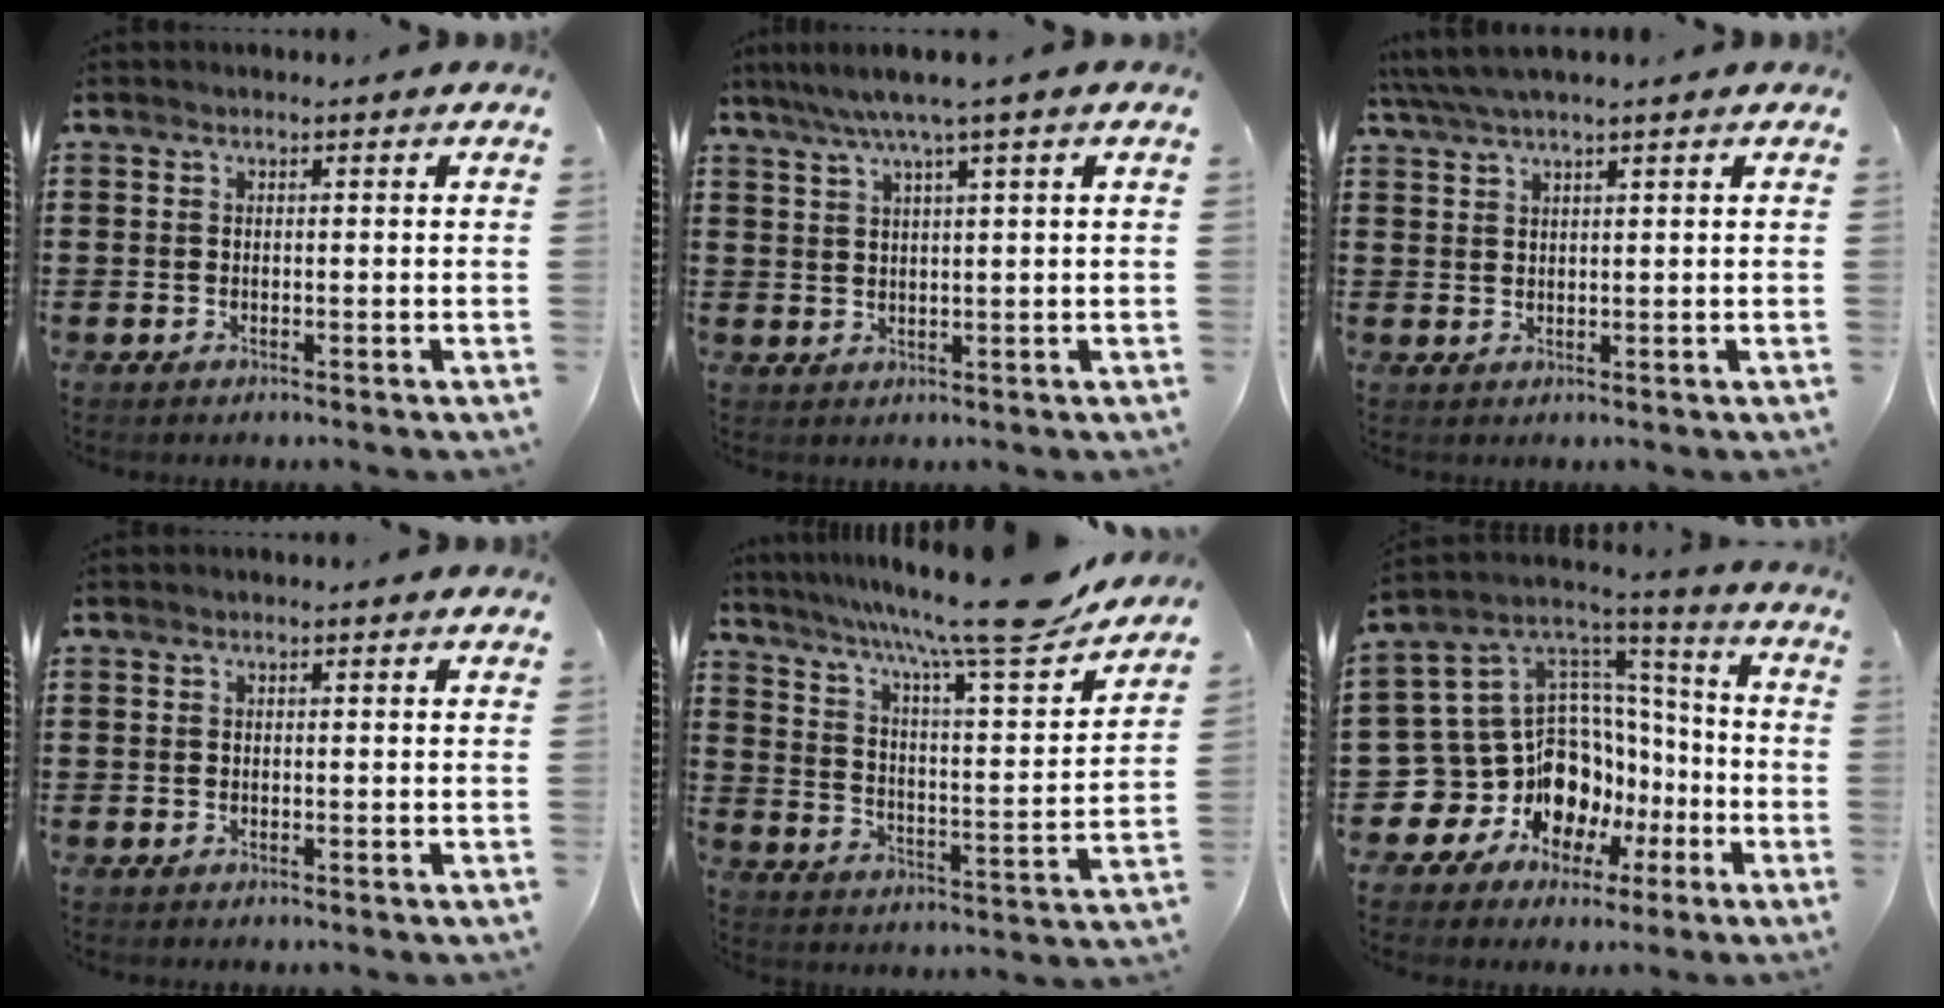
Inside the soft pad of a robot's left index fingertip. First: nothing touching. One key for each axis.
{"total": 3.8, "fx": 2.2, "fy": -0.4, "fz": 3.1, "tx": -0.065, "ty": -0.002, "tz": 0.035}
{"total": 2.9, "fx": 2.3, "fy": 0.0, "fz": 1.8, "tx": -0.040, "ty": 0.000, "tz": 0.042}
{"total": 0.0}
{"total": 12.9, "fx": 10.6, "fy": 0.2, "fz": 7.4, "tx": -0.143, "ty": -0.073, "tz": 0.169}
{"total": 14.4, "fx": -5.0, "fy": 12.4, "fz": 5.3, "tx": -0.148, "ty": -0.024, "tz": -0.060}